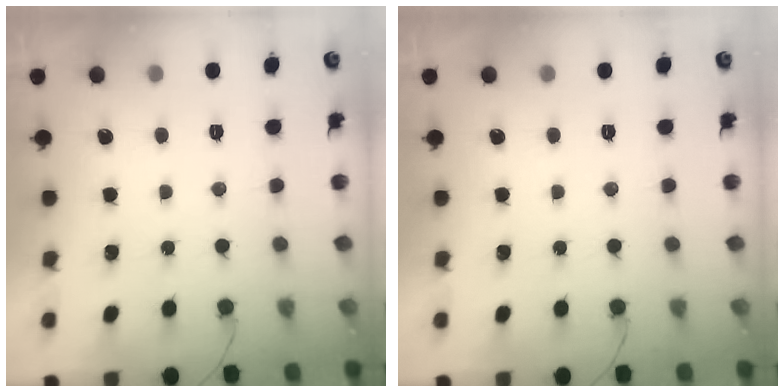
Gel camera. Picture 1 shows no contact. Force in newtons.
{"total": 0.0}